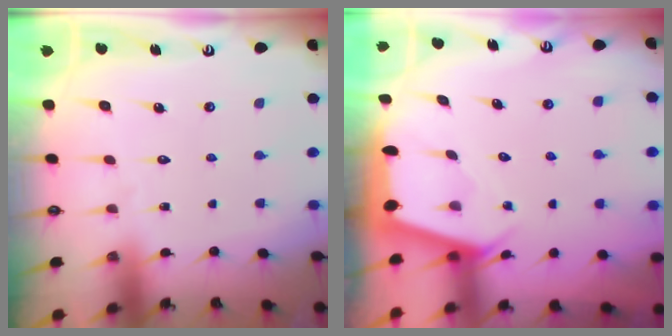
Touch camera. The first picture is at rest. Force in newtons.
{"total": 2.4, "press": 2.4, "slide": 0.3}